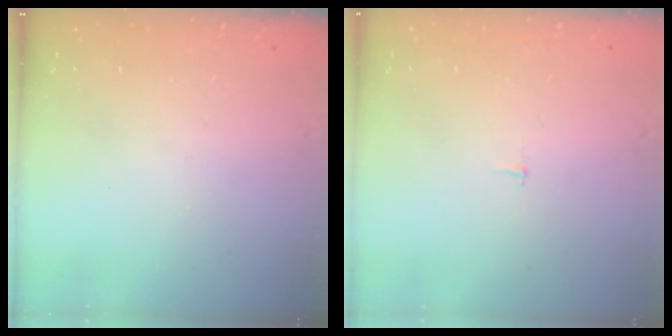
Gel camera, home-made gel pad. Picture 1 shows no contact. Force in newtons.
{"total": 2.1, "press": 2.1, "slide": 0.2}